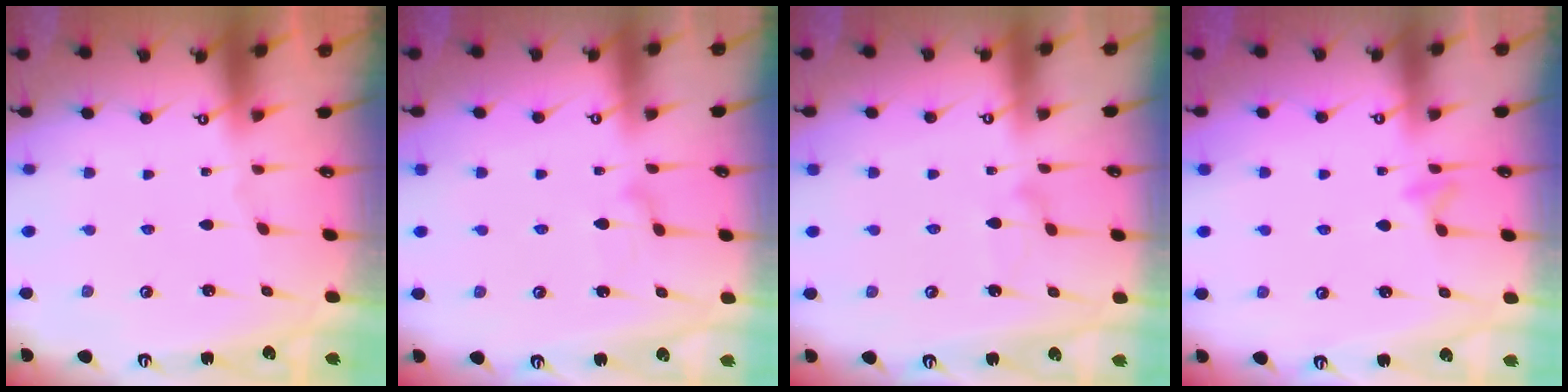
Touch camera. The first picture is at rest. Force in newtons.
{"total": 8.4, "press": 8.4, "slide": 0.5}
{"total": 9.4, "press": 9.3, "slide": 0.5}
{"total": 6.3, "press": 6.1, "slide": 1.4}